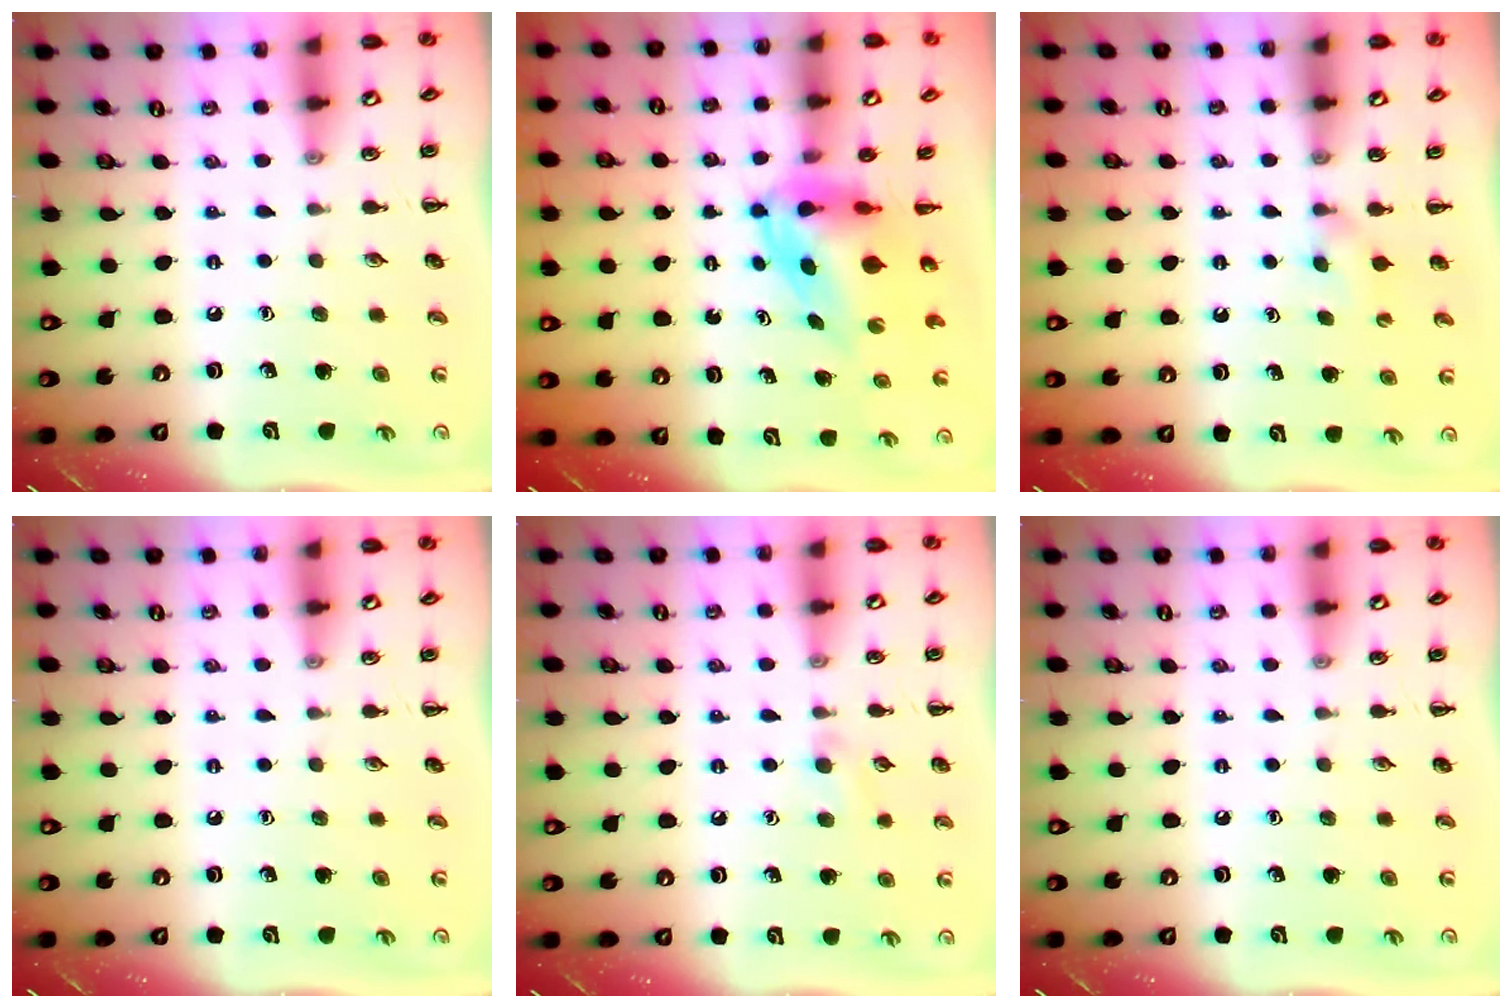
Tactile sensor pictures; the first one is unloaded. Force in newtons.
{"total": 4.8, "press": 4.6, "slide": 1.3}
{"total": 2.4, "press": 2.2, "slide": 1.0}
{"total": 0.0}
{"total": 5.5, "press": 5.2, "slide": 1.8}
{"total": 0.0}